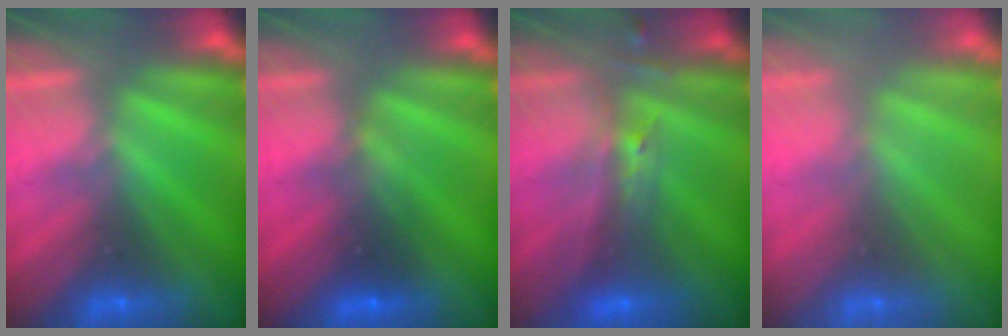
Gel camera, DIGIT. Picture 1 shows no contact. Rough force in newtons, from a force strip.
{"total": 2.7}
{"total": 2.4}
{"total": 2.9}